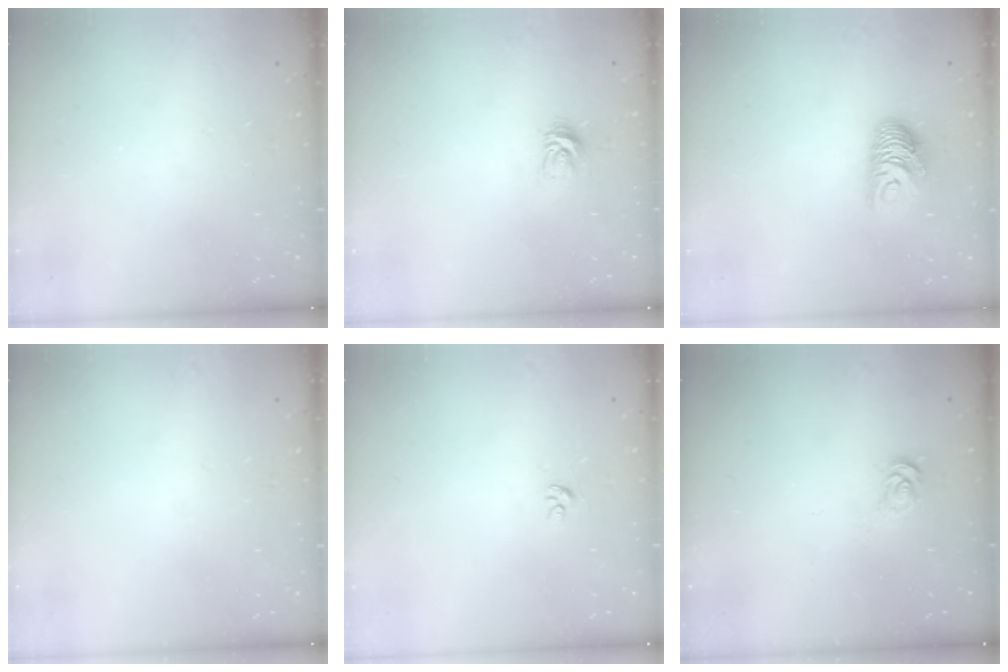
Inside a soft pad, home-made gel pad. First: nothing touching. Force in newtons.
{"total": 4.4, "press": 4.4, "slide": 0.5}
{"total": 9.0, "press": 9.0, "slide": 0.3}
{"total": 0.0}
{"total": 2.4, "press": 2.4, "slide": 0.1}
{"total": 2.0, "press": 2.0, "slide": 0.3}